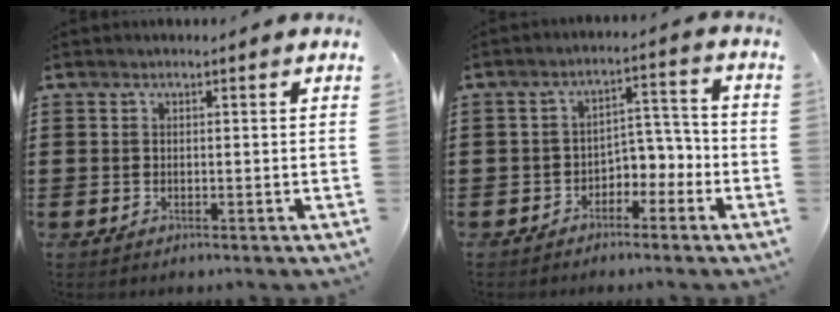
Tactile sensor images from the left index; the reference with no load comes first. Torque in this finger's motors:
{"motor_torque": [0.00, 0.03, 0.14, 0.03]}